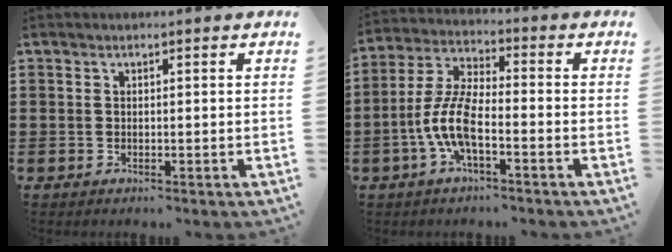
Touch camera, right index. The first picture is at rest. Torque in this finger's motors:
{"motor_torque": [2.14, 0.00, 0.36, 0.21]}